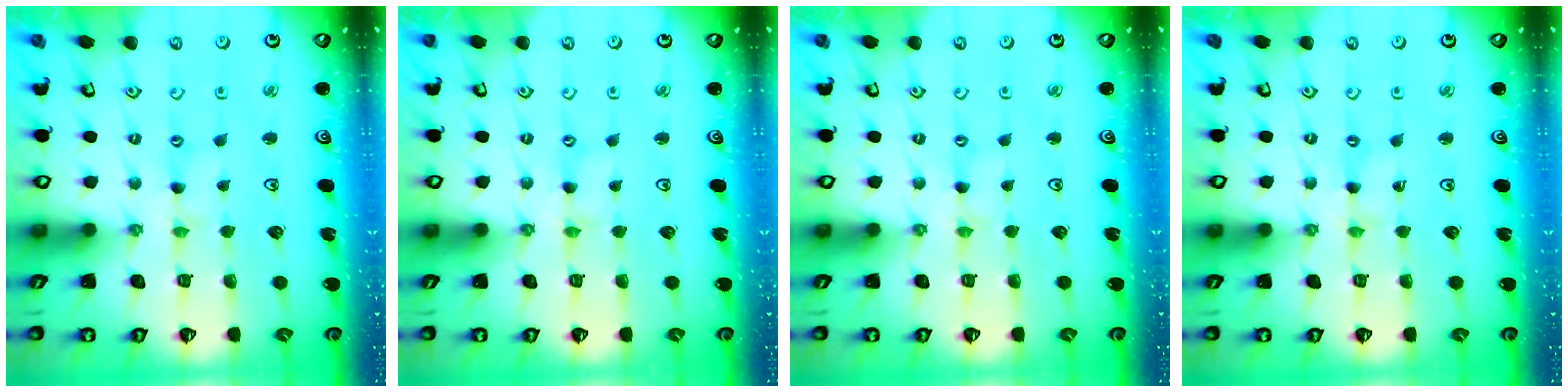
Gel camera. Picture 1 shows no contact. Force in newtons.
{"total": 0.6, "press": 0.6, "slide": 0.2}
{"total": 1.3, "press": 1.3, "slide": 0.3}
{"total": 0.0}